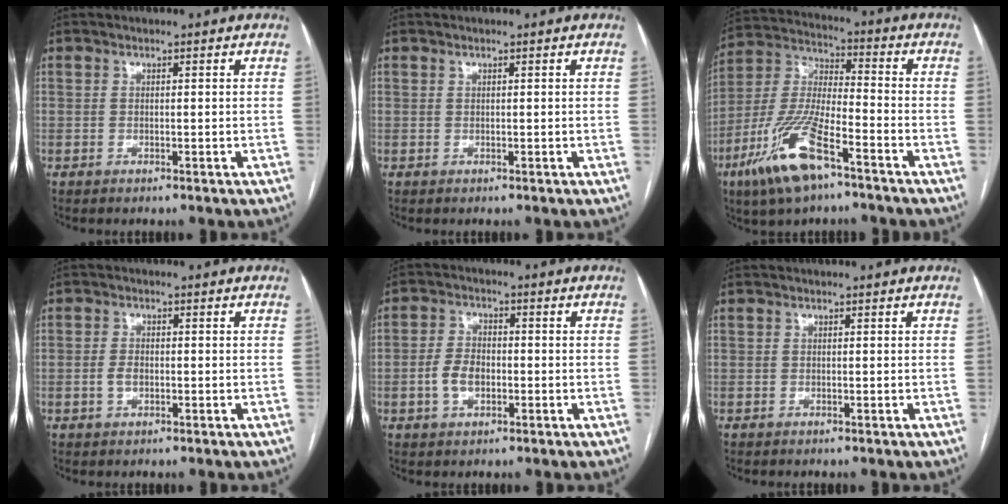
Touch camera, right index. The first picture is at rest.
{"total": 0.0}
{"total": 15.2, "force": [-8.5, 3.7, 12.0], "torque": [-0.258, -0.019, -0.158]}
{"total": 2.2, "force": [-0.6, 1.3, 1.7], "torque": [-0.036, 0.003, -0.010]}
{"total": 5.0, "force": [-1.3, 3.1, 3.7], "torque": [-0.081, 0.010, -0.023]}
{"total": 0.0}